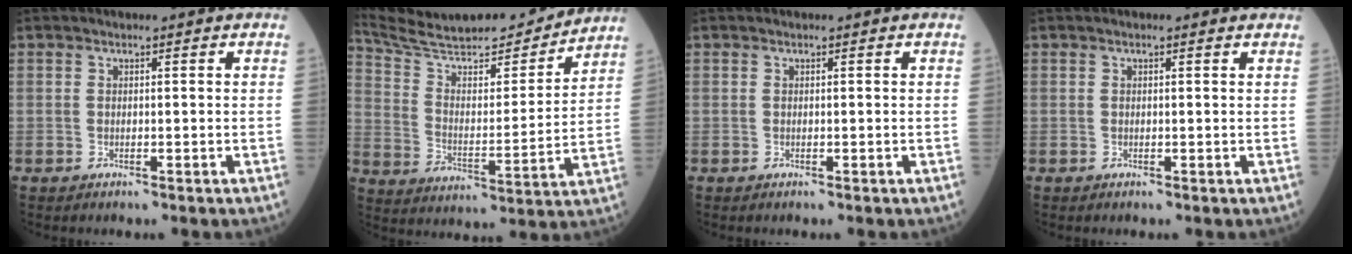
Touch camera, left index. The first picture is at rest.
{"total": 19.2, "force": [17.9, 3.2, 6.1], "torque": [-0.106, -0.011, 0.278]}
{"total": 0.0}
{"total": 1.2, "force": [0.9, 0.3, 0.7], "torque": [-0.015, 0.010, 0.011]}